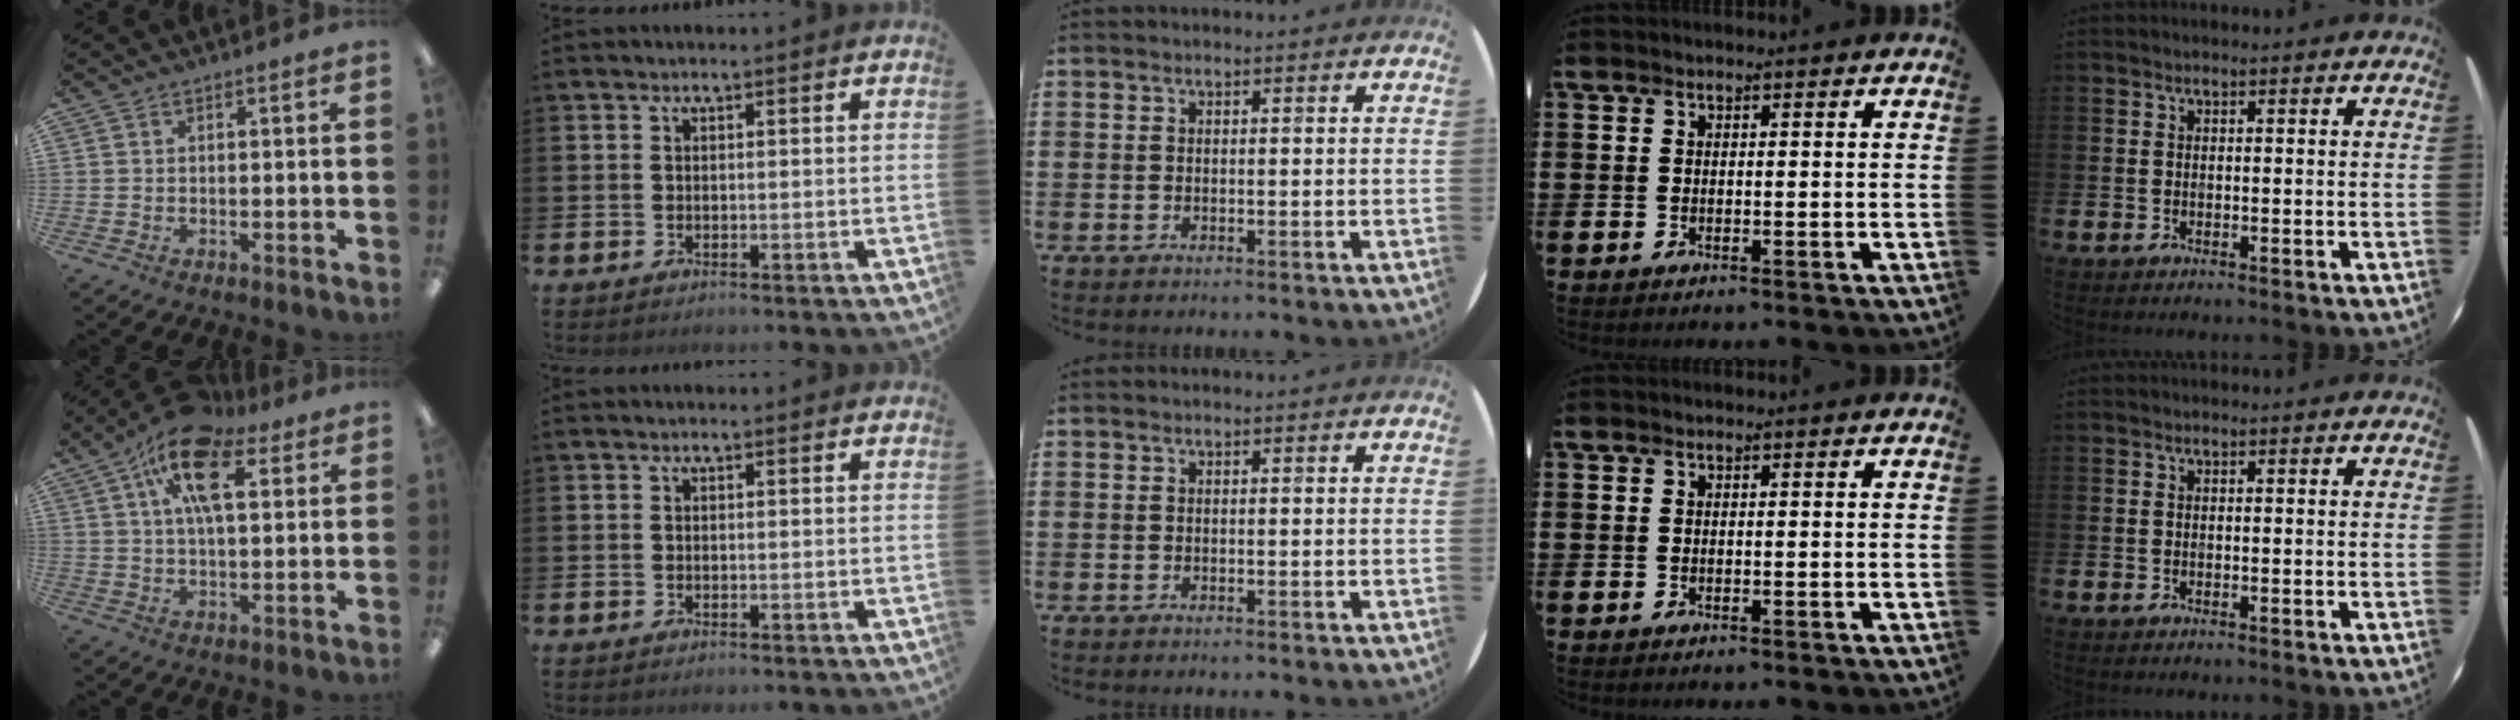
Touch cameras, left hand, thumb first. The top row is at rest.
{"thumb": {"total": 17.5, "force": [8.5, 8.3, 12.8], "torque": [-0.222, -0.018, 0.143]}}